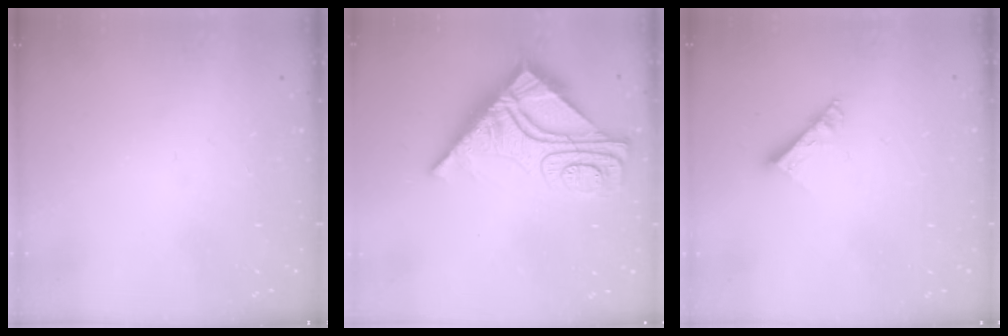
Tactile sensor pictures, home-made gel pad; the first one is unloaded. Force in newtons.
{"total": 15.8, "press": 15.7, "slide": 1.6}
{"total": 6.6, "press": 6.5, "slide": 0.7}